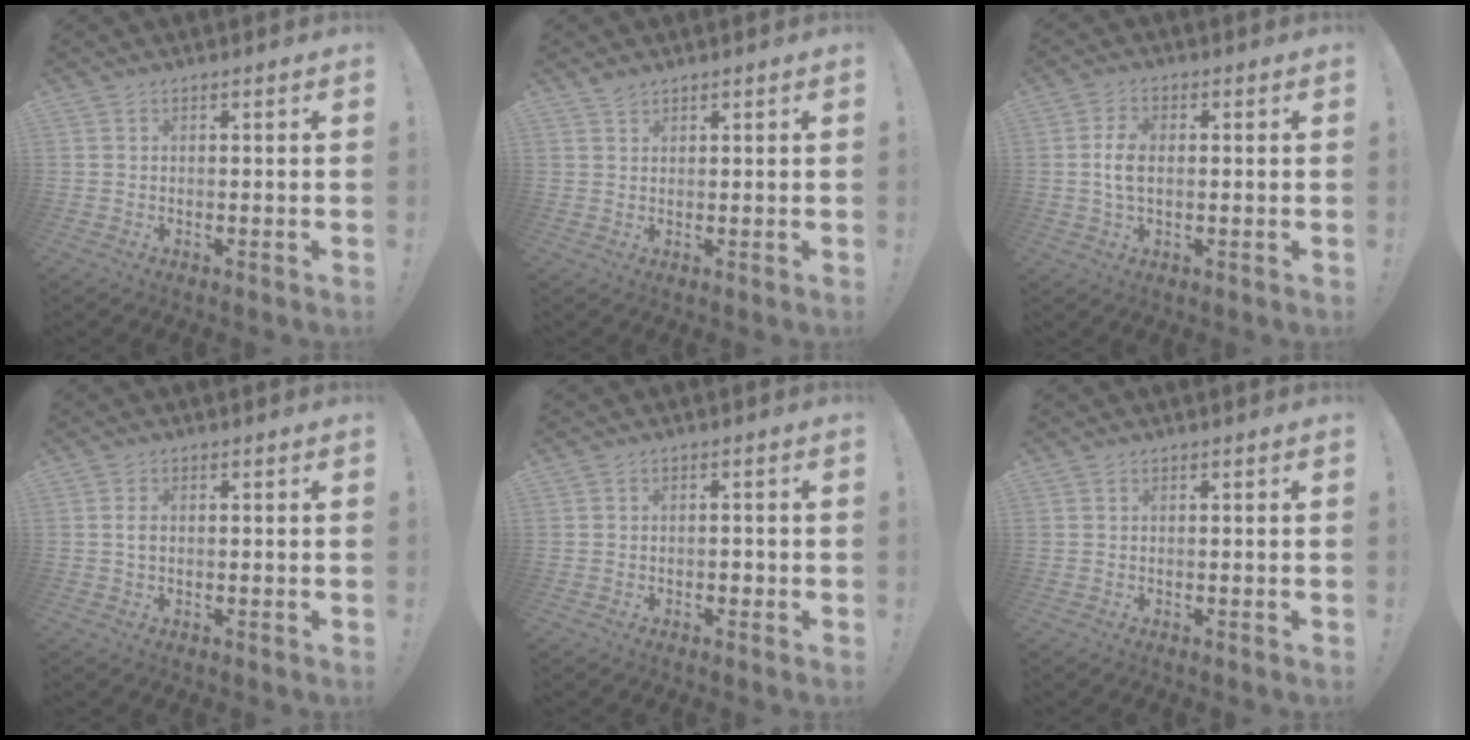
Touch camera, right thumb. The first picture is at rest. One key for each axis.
{"total": 1.9, "fx": 1.7, "fy": 0.6, "fz": 0.5, "tx": -0.006, "ty": -0.008, "tz": 0.031}
{"total": 6.0, "fx": 0.1, "fy": 3.4, "fz": 4.9, "tx": -0.088, "ty": 0.003, "tz": -0.001}
{"total": 1.5, "fx": 0.0, "fy": 0.9, "fz": 1.2, "tx": -0.021, "ty": 0.002, "tz": -0.002}
{"total": 1.6, "fx": -1.0, "fy": 1.0, "fz": 0.8, "tx": -0.012, "ty": 0.003, "tz": -0.018}
{"total": 0.0}